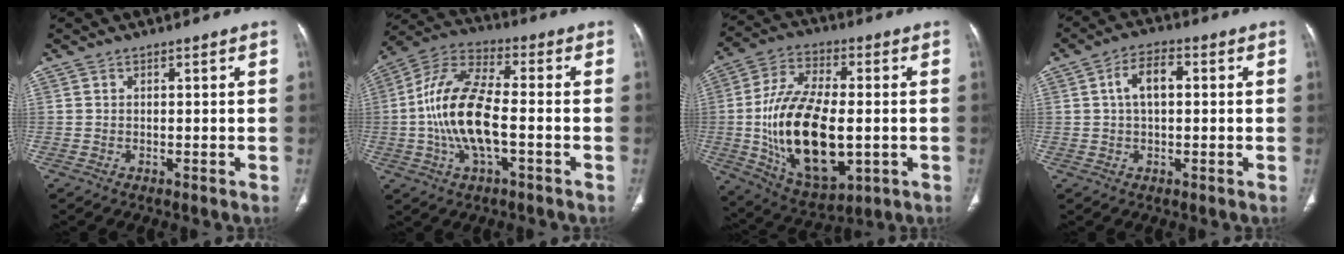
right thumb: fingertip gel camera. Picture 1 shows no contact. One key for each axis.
{"total": 15.4, "fx": -2.3, "fy": 6.3, "fz": 13.9, "tx": -0.283, "ty": 0.029, "tz": -0.048}
{"total": 22.6, "fx": -2.3, "fy": 11.6, "fz": 19.3, "tx": -0.353, "ty": -0.003, "tz": -0.023}
{"total": 5.9, "fx": 0.8, "fy": 3.2, "fz": 4.8, "tx": -0.085, "ty": 0.017, "tz": 0.009}